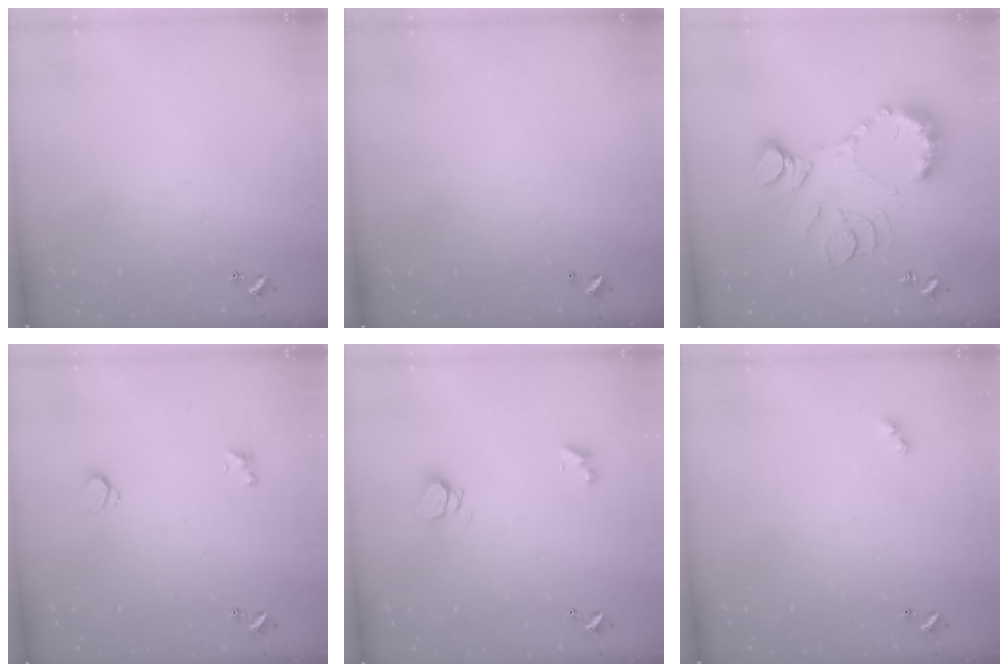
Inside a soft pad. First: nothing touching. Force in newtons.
{"total": 2.8, "press": 2.8, "slide": 0.1}
{"total": 15.3, "press": 15.2, "slide": 1.4}
{"total": 1.8, "press": 1.7, "slide": 0.6}
{"total": 3.0, "press": 2.9, "slide": 0.3}
{"total": 2.5, "press": 2.4, "slide": 0.5}